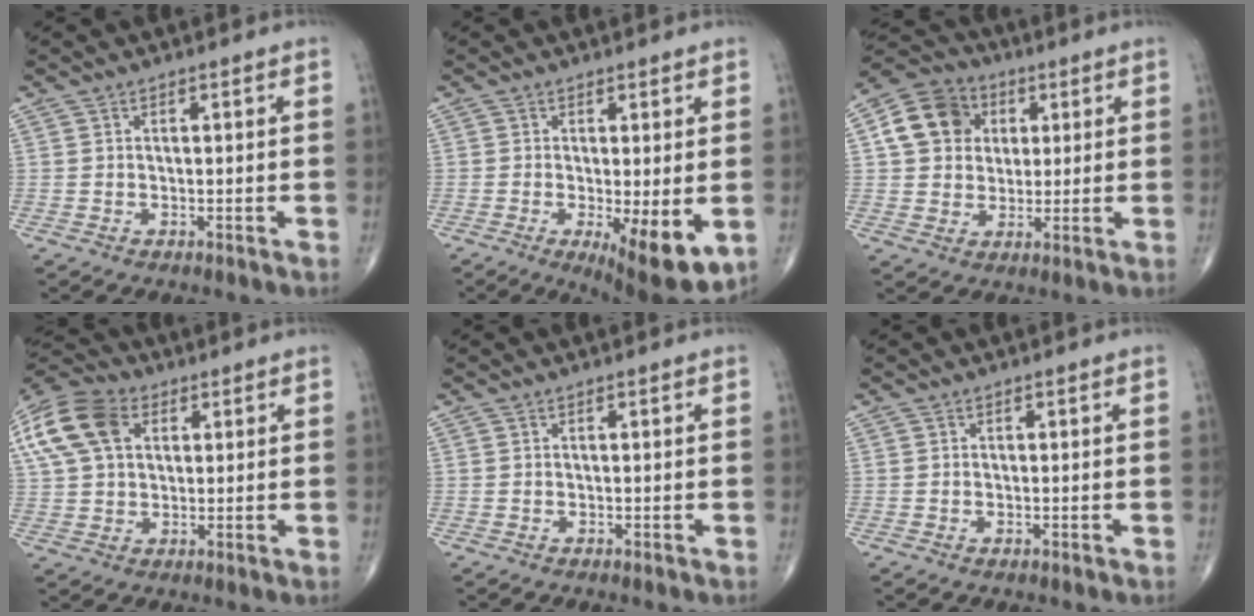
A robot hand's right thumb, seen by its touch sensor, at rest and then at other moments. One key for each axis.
{"total": 10.0, "fx": -2.4, "fy": 3.1, "fz": 9.2, "tx": -0.133, "ty": -0.025, "tz": -0.029}
{"total": 11.5, "fx": 2.7, "fy": 9.8, "fz": 5.4, "tx": -0.076, "ty": 0.003, "tz": 0.036}
{"total": 18.6, "fx": 6.5, "fy": 12.8, "fz": 11.9, "tx": -0.279, "ty": 0.034, "tz": 0.117}
{"total": 0.0}
{"total": 0.0}